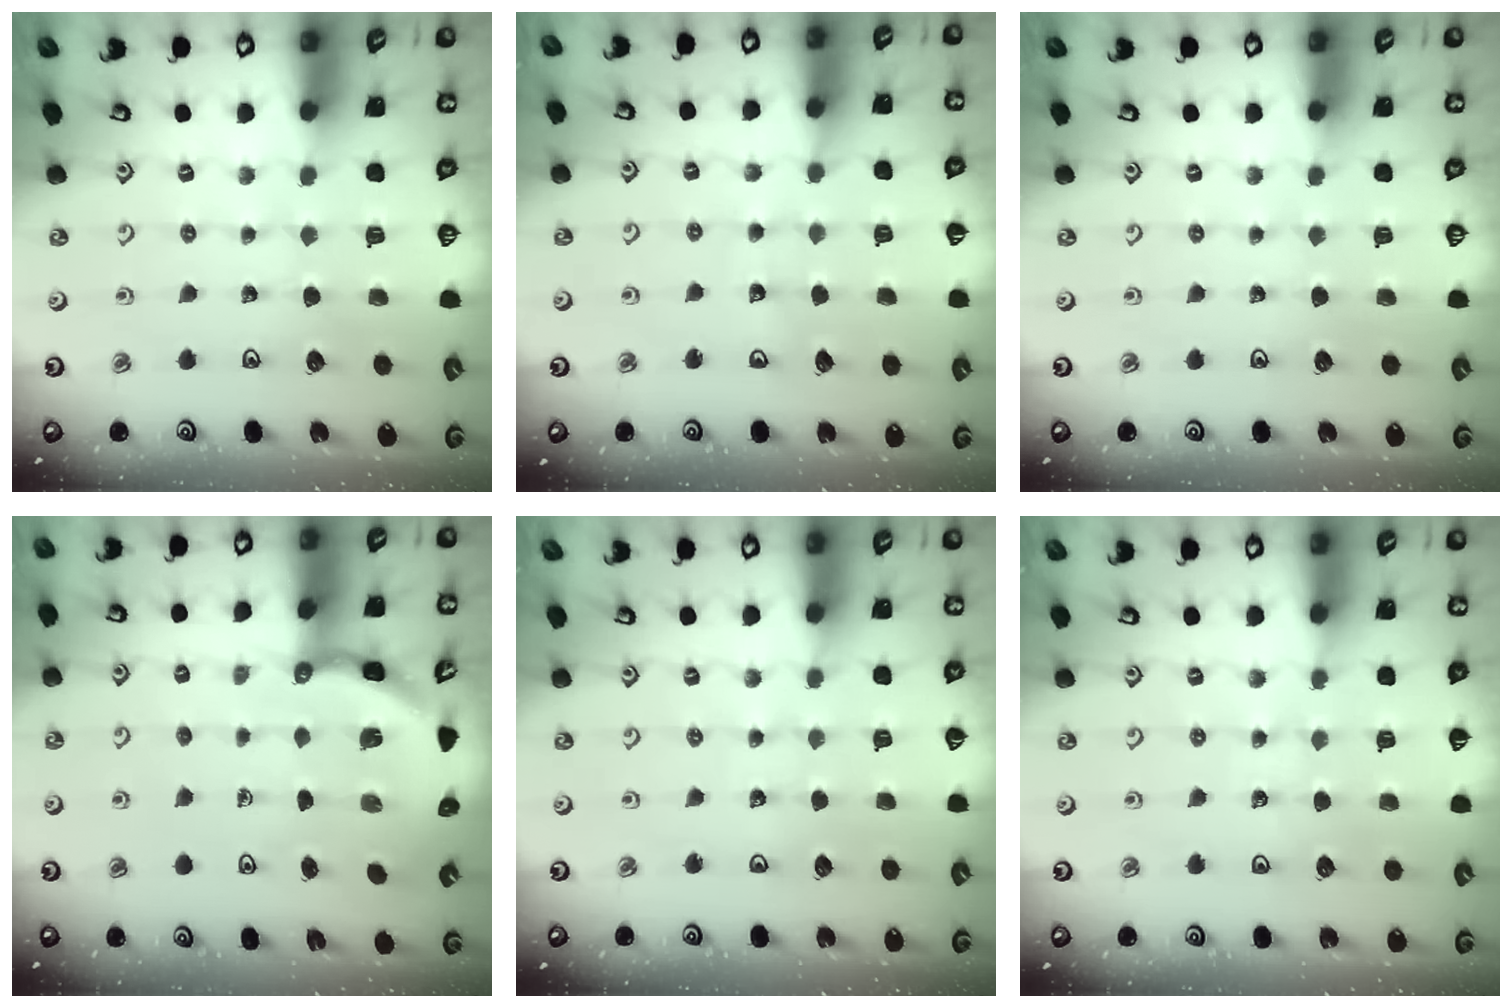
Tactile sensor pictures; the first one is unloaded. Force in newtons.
{"total": 4.7, "press": 4.7, "slide": 0.7}
{"total": 0.0}
{"total": 4.0, "press": 3.8, "slide": 1.3}
{"total": 2.7, "press": 2.7, "slide": 0.3}
{"total": 4.7, "press": 4.6, "slide": 1.2}